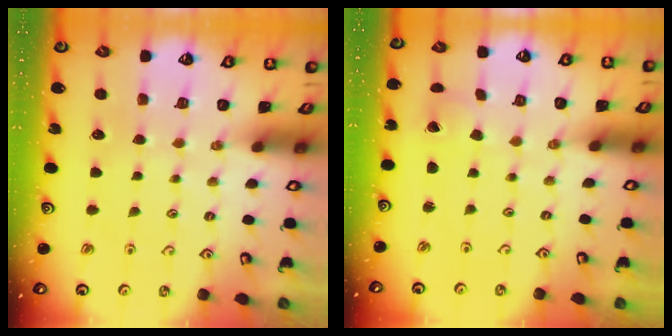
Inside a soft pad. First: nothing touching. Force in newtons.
{"total": 2.8, "press": 2.8, "slide": 0.2}